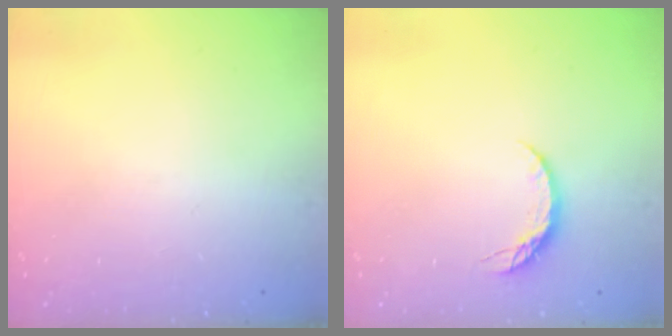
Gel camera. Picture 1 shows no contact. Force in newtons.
{"total": 5.3, "press": 5.2, "slide": 0.6}